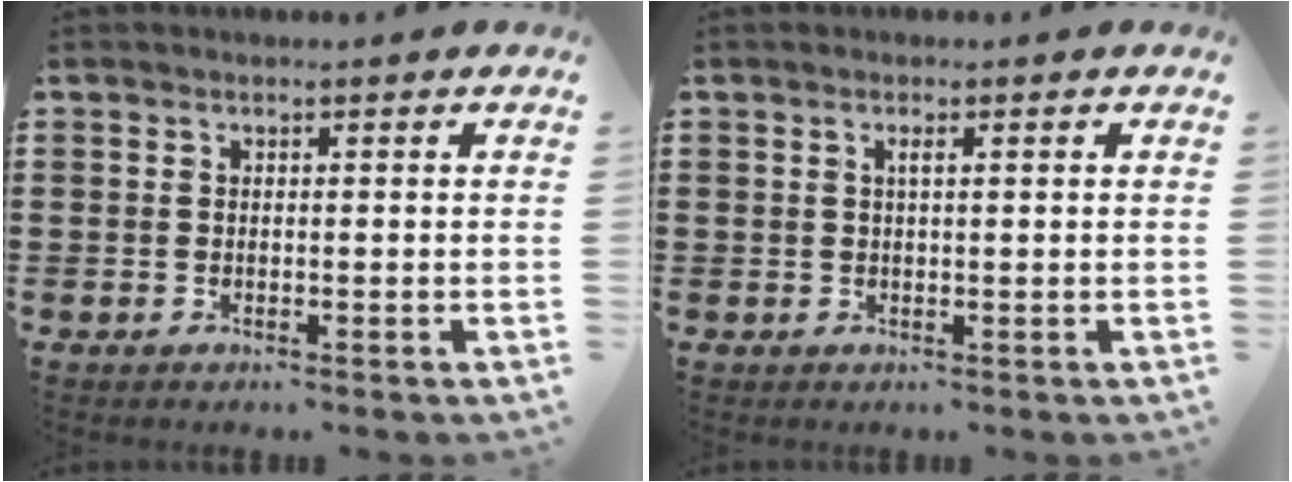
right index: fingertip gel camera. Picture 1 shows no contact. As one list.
[{"total": 1.2, "force": [0.5, 0.0, 1.1], "torque": [-0.021, 0.001, 0.008]}]